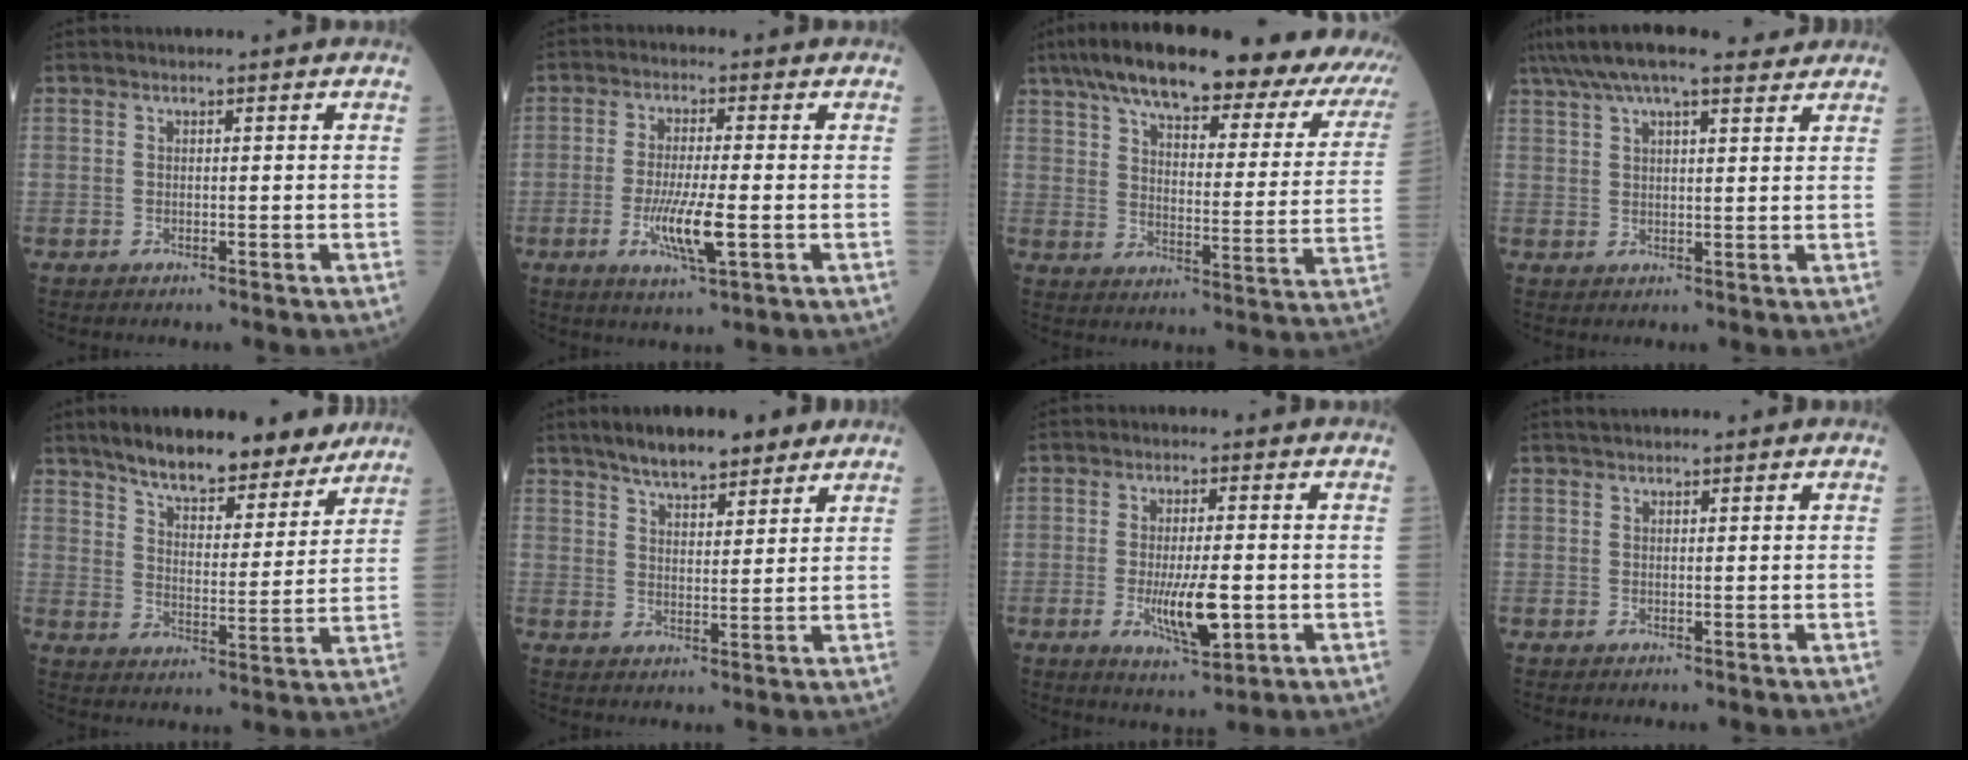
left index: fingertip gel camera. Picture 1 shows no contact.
{"total": 7.0, "force": [-1.9, 0.7, 6.7], "torque": [-0.134, -0.015, -0.033]}
{"total": 31.0, "force": [25.2, 7.5, 16.6], "torque": [-0.247, -0.007, 0.309]}
{"total": 14.0, "force": [11.6, 2.8, 7.3], "torque": [-0.141, 0.051, 0.180]}
{"total": 16.4, "force": [13.8, 4.3, 7.7], "torque": [-0.108, 0.004, 0.207]}
{"total": 10.0, "force": [7.8, 2.8, 5.6], "torque": [-0.085, 0.022, 0.127]}
{"total": 7.4, "force": [-1.5, 1.8, 7.0], "torque": [-0.129, -0.013, -0.022]}
{"total": 2.3, "force": [2.0, 0.5, 0.9], "torque": [-0.014, 0.029, 0.032]}